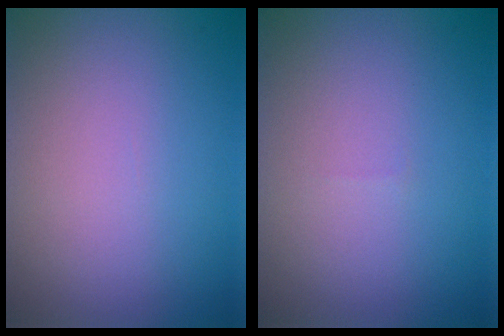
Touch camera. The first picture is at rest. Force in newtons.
{"total": 0.0}